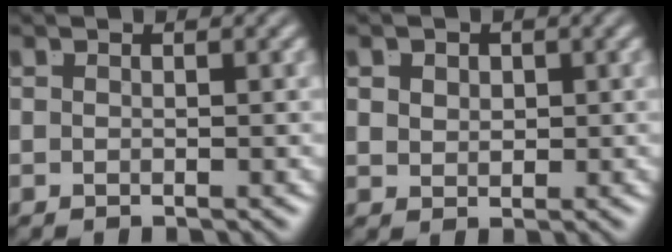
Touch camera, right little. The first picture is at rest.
{"total": 1.4, "force": [0.7, 0.8, 0.9], "torque": [-0.014, -0.013, 0.025]}